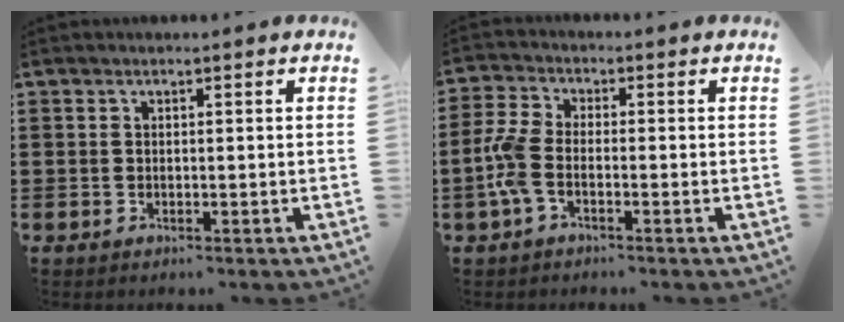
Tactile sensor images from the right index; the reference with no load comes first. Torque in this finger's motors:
{"motor_torque": [1.58, -0.56, 0.35, 0.17]}